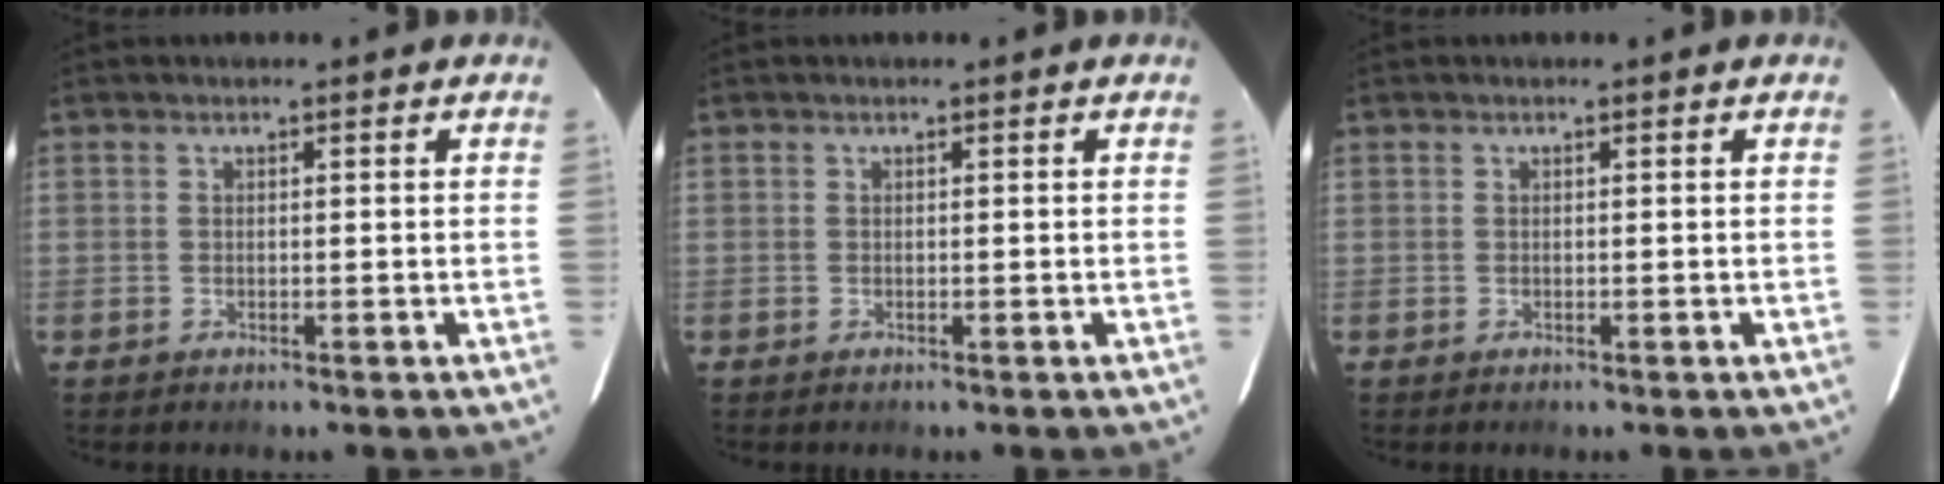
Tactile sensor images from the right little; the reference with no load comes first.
{"total": 0.0}
{"total": 0.0}